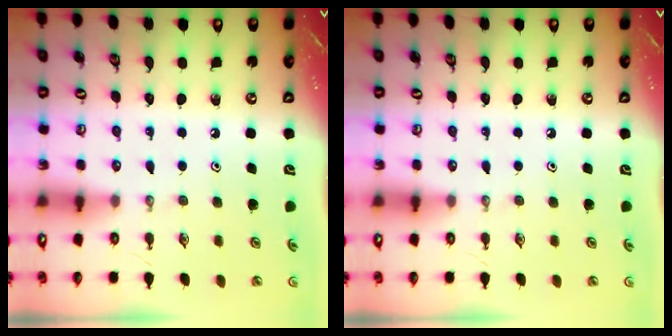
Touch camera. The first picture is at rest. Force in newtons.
{"total": 0.0}